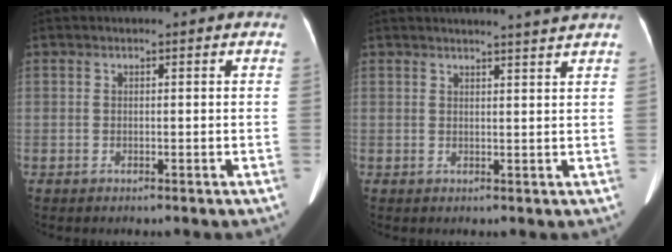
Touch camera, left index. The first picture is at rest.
{"total": 4.5, "force": [4.1, -1.3, 1.3], "torque": [-0.018, -0.005, 0.044]}